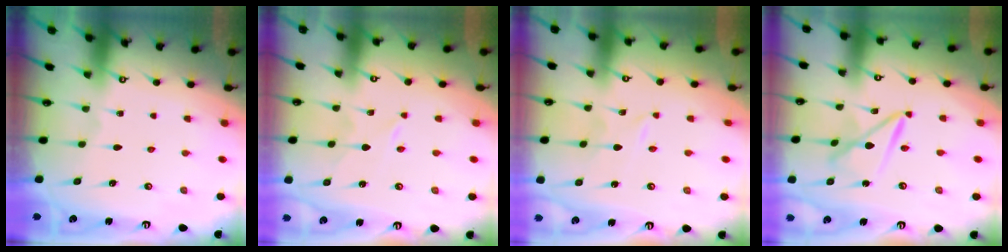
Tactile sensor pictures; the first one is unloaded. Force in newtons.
{"total": 1.6, "press": 1.5, "slide": 0.2}
{"total": 1.6, "press": 1.6, "slide": 0.2}
{"total": 8.0, "press": 8.0, "slide": 0.6}